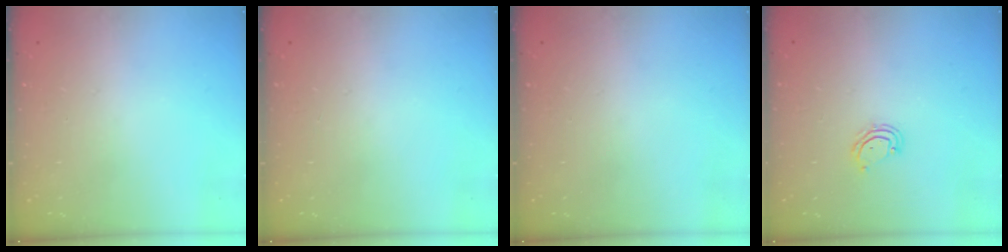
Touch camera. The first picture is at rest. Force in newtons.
{"total": 0.0}
{"total": 0.0}
{"total": 4.2, "press": 4.2, "slide": 0.4}